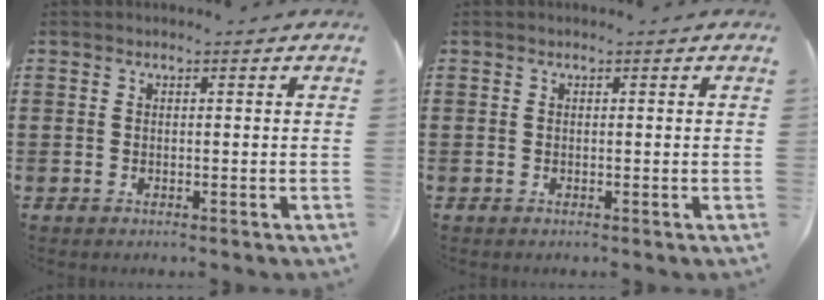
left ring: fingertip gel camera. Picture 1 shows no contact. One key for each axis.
{"total": 0.0}